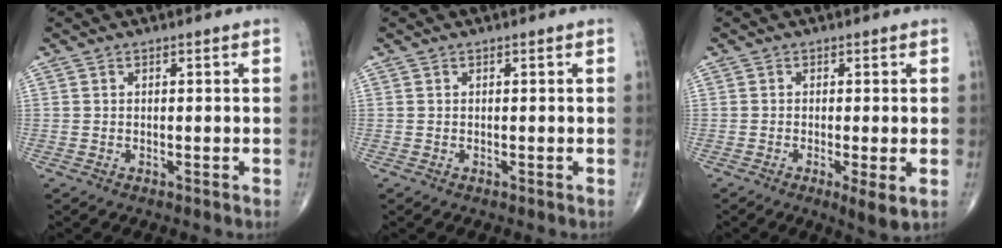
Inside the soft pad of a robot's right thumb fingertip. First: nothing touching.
{"total": 0.0}
{"total": 4.1, "force": [-1.1, 0.7, 3.9], "torque": [-0.070, -0.015, -0.022]}